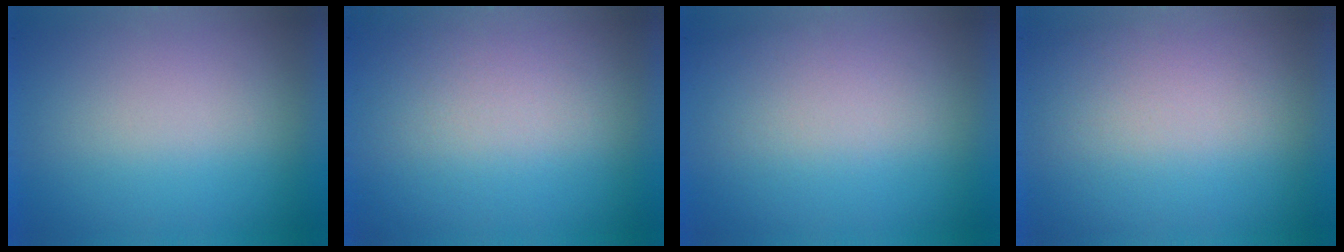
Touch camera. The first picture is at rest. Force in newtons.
{"total": 3.8}
{"total": 2.3}
{"total": 1.4}